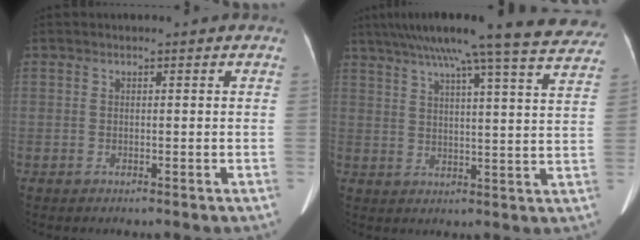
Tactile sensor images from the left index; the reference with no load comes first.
{"total": 25.6, "force": [21.9, 1.1, 13.2], "torque": [-0.211, -0.013, 0.275]}